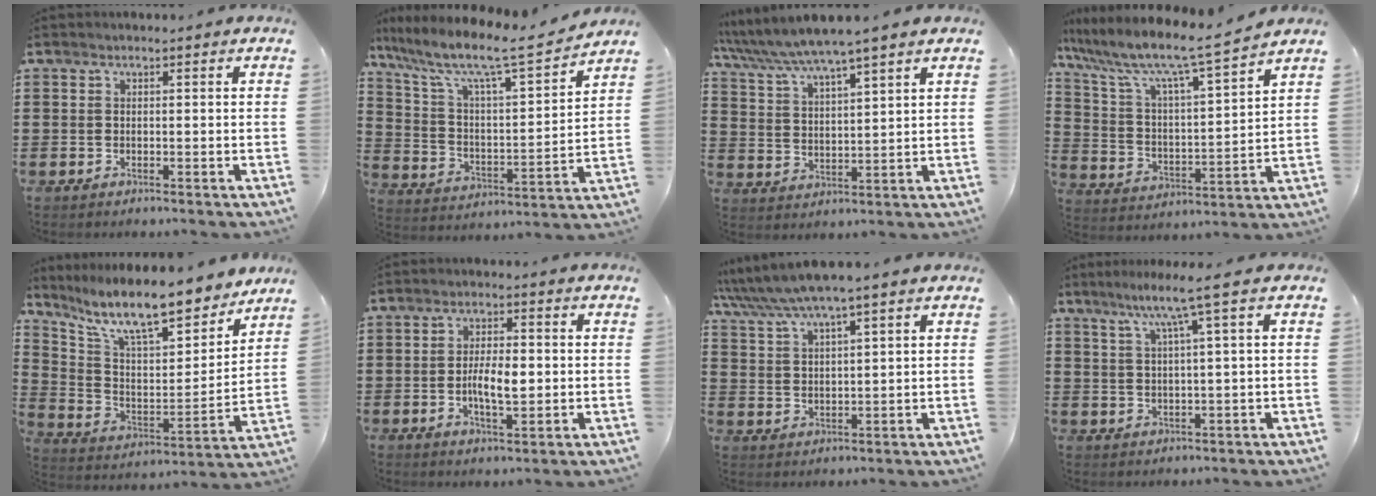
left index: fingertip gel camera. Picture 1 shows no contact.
{"total": 8.6, "force": [6.9, 0.9, 5.1], "torque": [-0.129, -0.052, 0.107]}
{"total": 5.2, "force": [4.6, 0.0, 2.5], "torque": [-0.065, -0.024, 0.078]}
{"total": 7.9, "force": [6.7, 0.3, 4.2], "torque": [-0.113, -0.055, 0.103]}
{"total": 12.0, "force": [10.1, 2.3, 5.9], "torque": [-0.140, -0.069, 0.171]}
{"total": 5.9, "force": [-0.7, 2.3, 5.4], "torque": [-0.094, 0.001, -0.017]}
{"total": 5.5, "force": [4.5, 0.3, 3.0], "torque": [-0.071, -0.014, 0.079]}
{"total": 6.3, "force": [2.9, -0.5, 5.6], "torque": [-0.115, 0.000, 0.044]}